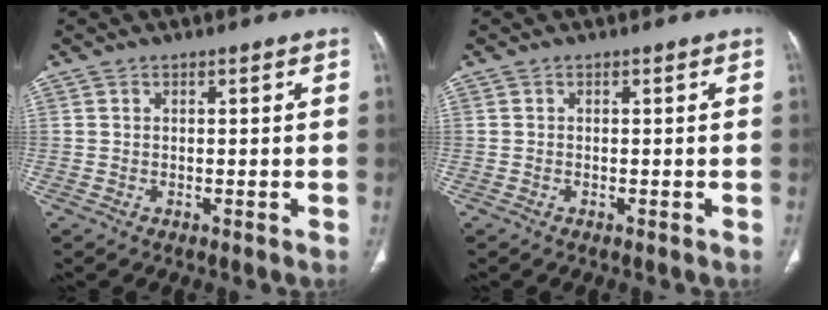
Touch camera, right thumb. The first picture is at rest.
{"total": 0.0}